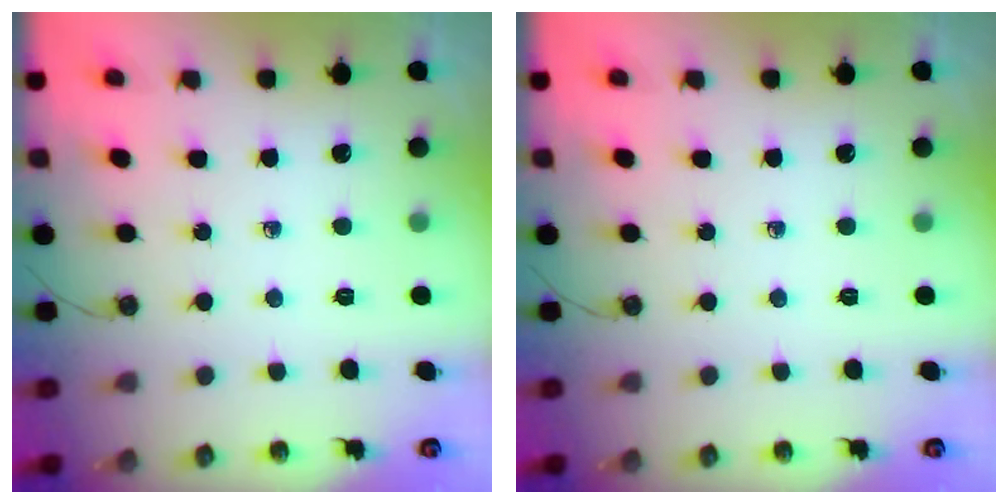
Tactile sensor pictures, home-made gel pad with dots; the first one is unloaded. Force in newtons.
{"total": 0.0}